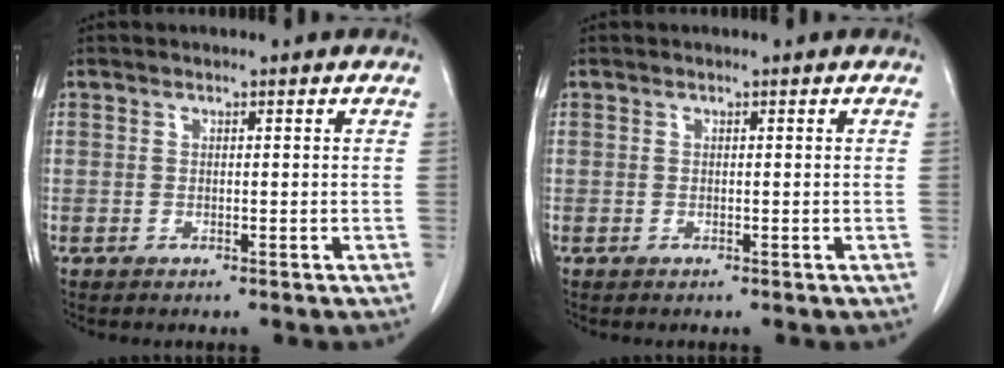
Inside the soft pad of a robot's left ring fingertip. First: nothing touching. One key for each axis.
{"total": 0.0}